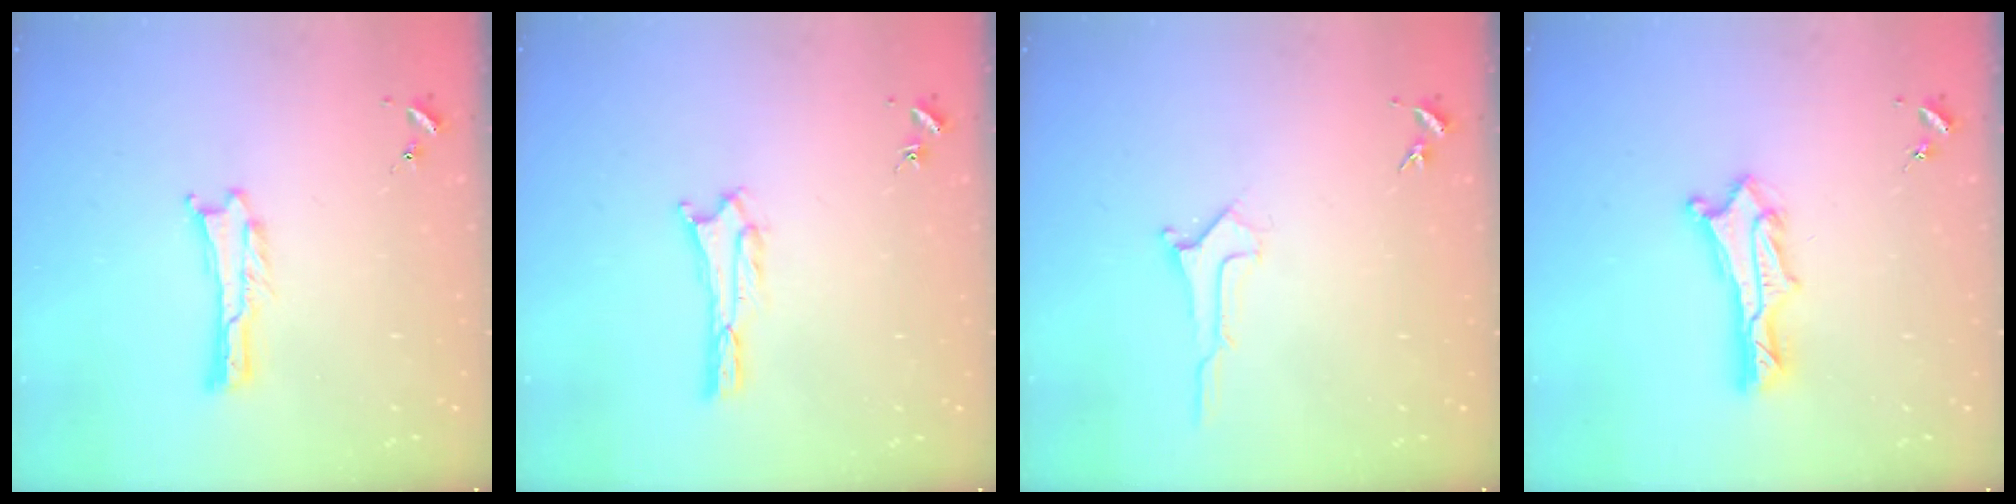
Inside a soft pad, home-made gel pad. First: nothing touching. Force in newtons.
{"total": 1.7, "press": 1.7, "slide": 0.3}
{"total": 1.0, "press": 1.0, "slide": 0.0}
{"total": 3.0, "press": 3.0, "slide": 0.2}